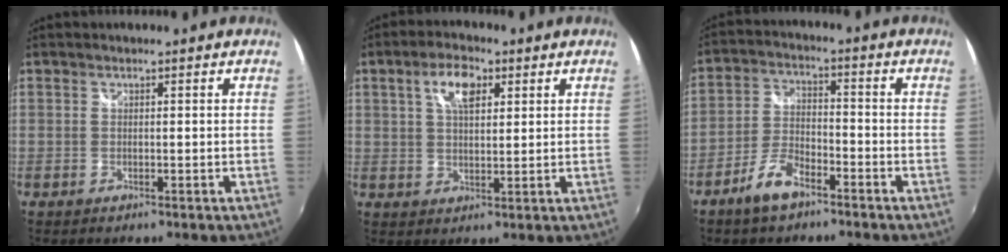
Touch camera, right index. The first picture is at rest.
{"total": 6.4, "force": [2.8, 2.9, 5.0], "torque": [-0.090, 0.012, 0.049]}
{"total": 7.3, "force": [-5.2, 2.8, 4.3], "torque": [-0.098, 0.005, -0.098]}